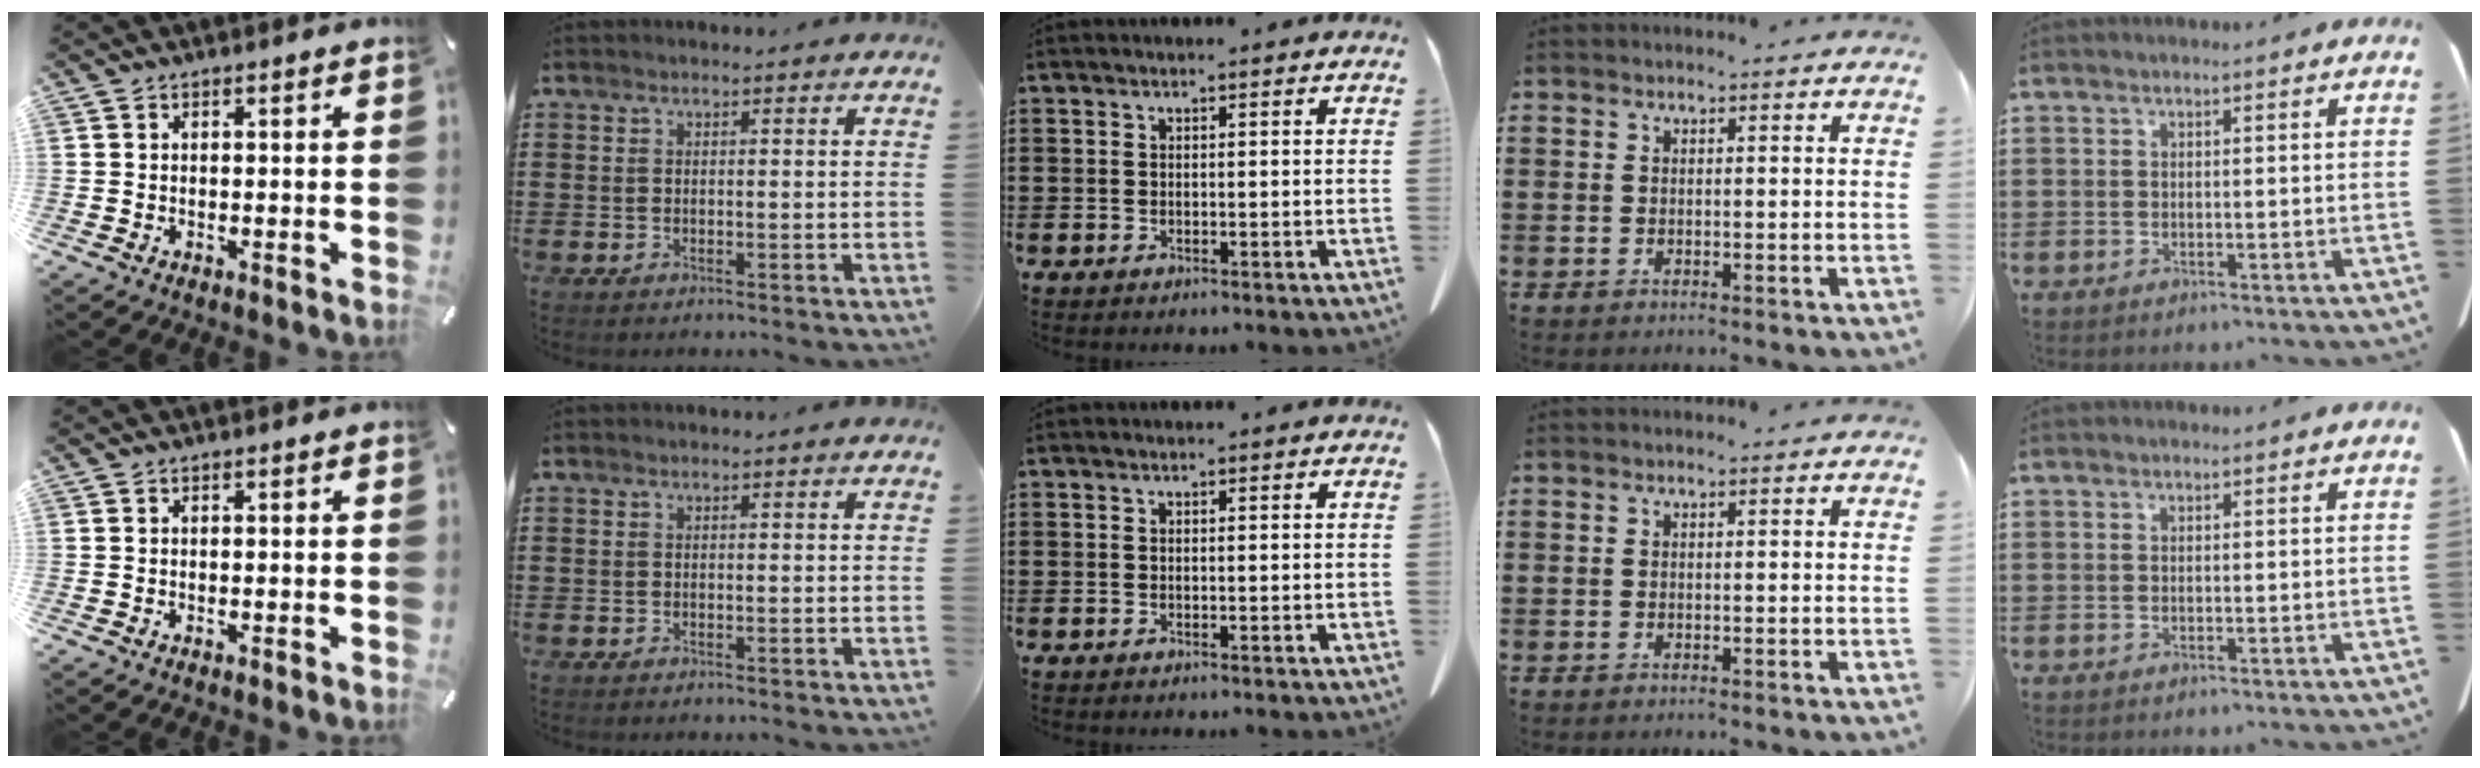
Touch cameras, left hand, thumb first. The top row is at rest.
{}